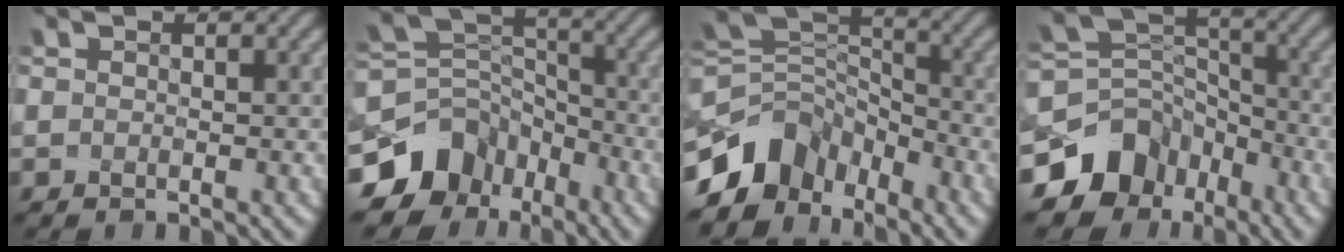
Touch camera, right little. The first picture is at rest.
{"total": 7.7, "force": [-4.7, 5.6, 2.5], "torque": [-0.037, 0.010, -0.086]}
{"total": 7.4, "force": [-4.6, 5.1, 2.8], "torque": [-0.040, 0.013, -0.096]}
{"total": 7.6, "force": [-4.6, 5.6, 2.3], "torque": [-0.032, 0.009, -0.084]}